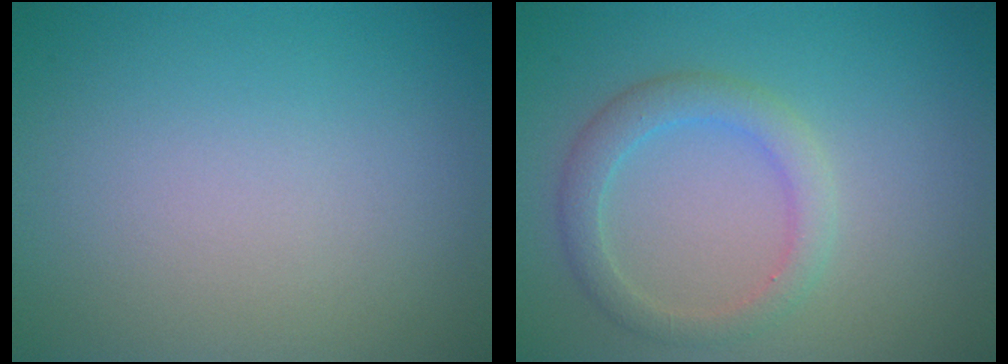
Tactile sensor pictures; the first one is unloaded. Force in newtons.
{"total": 2.8, "press": 2.8, "slide": 0.2}